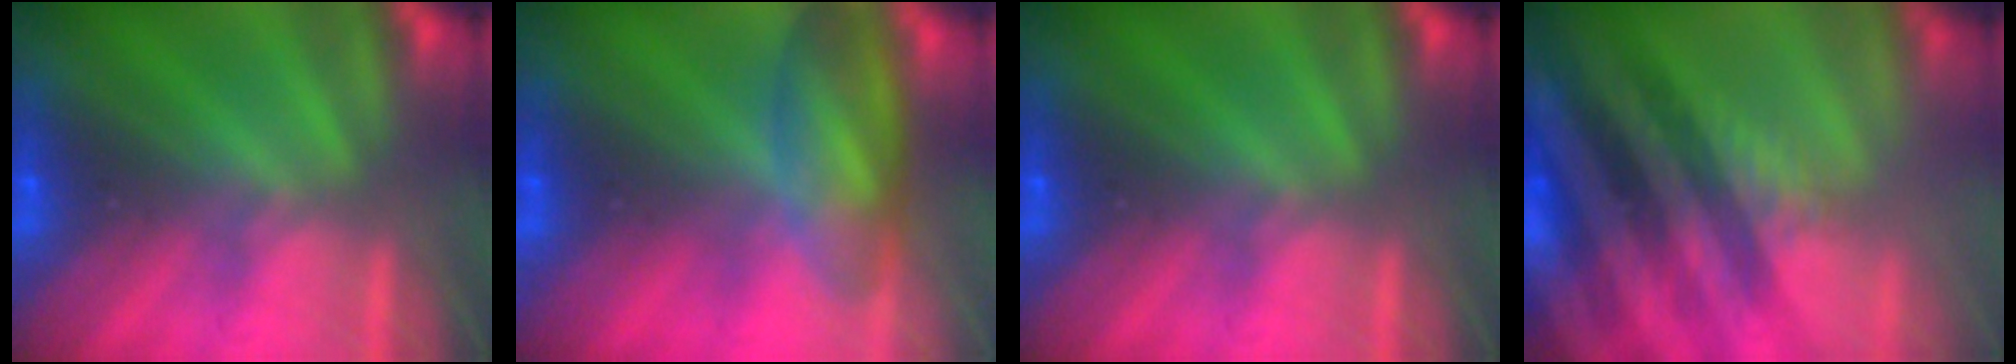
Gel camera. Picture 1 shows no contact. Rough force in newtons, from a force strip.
{"total": 4.8}
{"total": 0.0}
{"total": 3.3}